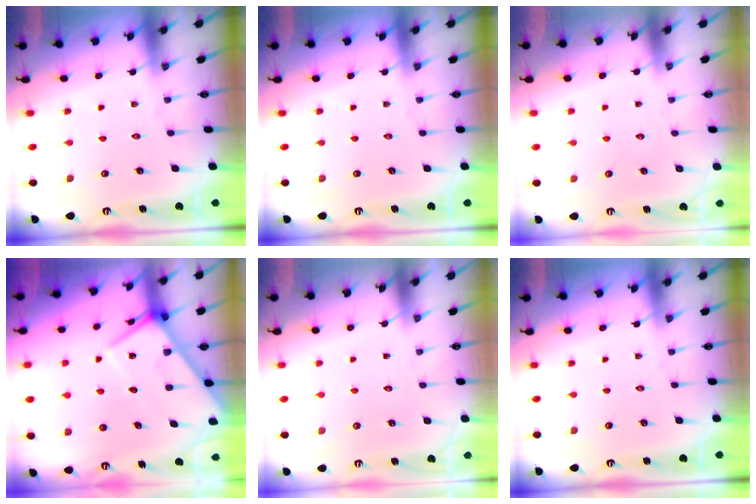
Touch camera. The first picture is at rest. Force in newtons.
{"total": 0.0}
{"total": 1.5, "press": 1.5, "slide": 0.0}
{"total": 9.2, "press": 9.2, "slide": 0.7}
{"total": 1.5, "press": 1.5, "slide": 0.0}
{"total": 0.0}